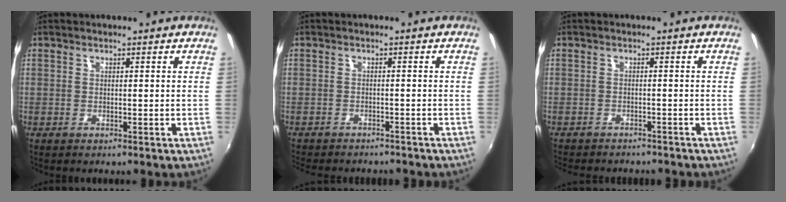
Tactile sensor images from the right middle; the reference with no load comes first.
{"total": 7.1, "force": [-6.4, 2.0, 2.3], "torque": [-0.060, -0.018, -0.094]}
{"total": 6.0, "force": [-5.5, 1.7, 1.8], "torque": [-0.051, -0.017, -0.081]}